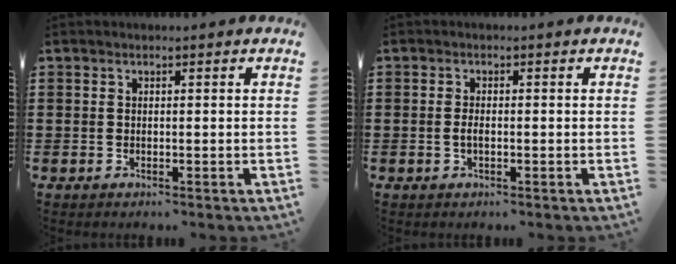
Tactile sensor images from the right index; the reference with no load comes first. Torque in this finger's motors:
{"motor_torque": [0.75, 0.74, 0.24, 0.06]}